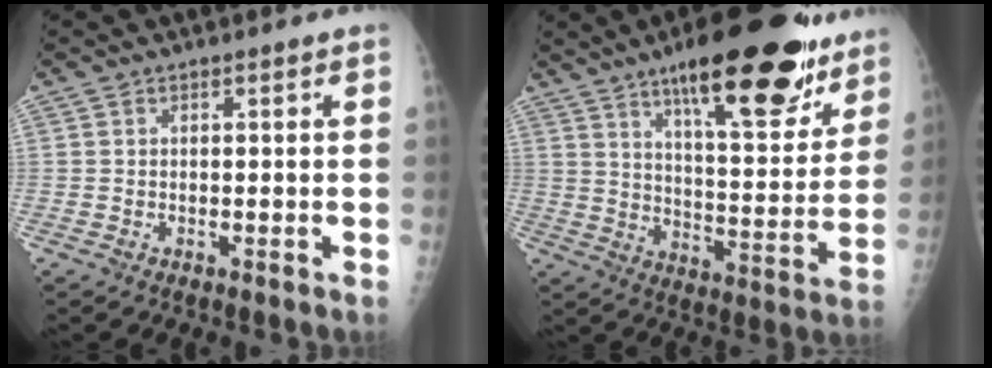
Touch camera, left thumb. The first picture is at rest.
{"total": 23.5, "force": [15.1, 7.1, 16.5], "torque": [-0.199, -0.063, 0.226]}